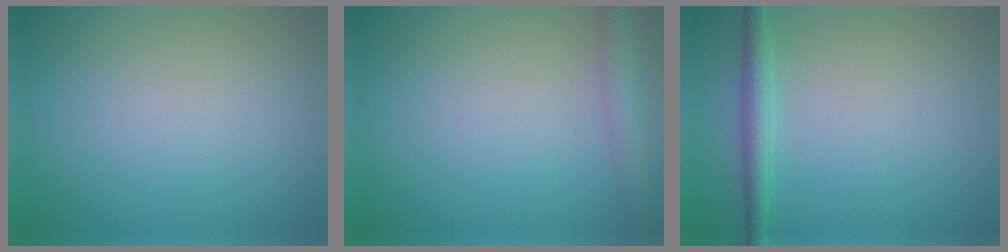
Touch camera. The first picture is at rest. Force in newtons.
{"total": 2.8, "press": 2.8, "slide": 0.1}
{"total": 2.2, "press": 2.2, "slide": 0.0}